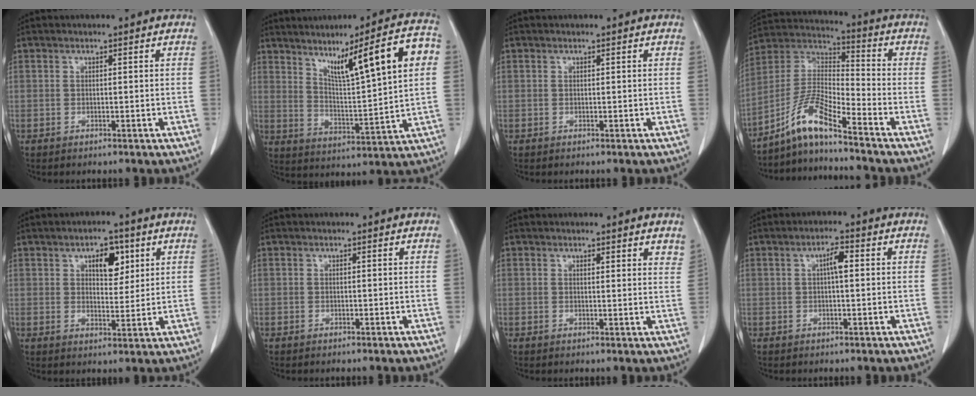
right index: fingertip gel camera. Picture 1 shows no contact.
{"total": 15.0, "force": [5.7, 0.6, 13.9], "torque": [-0.209, 0.015, 0.092]}
{"total": 0.0}
{"total": 9.1, "force": [-7.2, -0.1, 5.5], "torque": [-0.126, 0.009, -0.139]}
{"total": 5.7, "force": [2.6, 2.8, 4.2], "torque": [-0.062, 0.004, 0.042]}
{"total": 0.0}
{"total": 3.5, "force": [3.2, 0.8, 1.3], "torque": [-0.011, -0.008, 0.025]}
{"total": 2.8, "force": [0.5, 0.6, 2.7], "torque": [-0.048, 0.006, 0.007]}